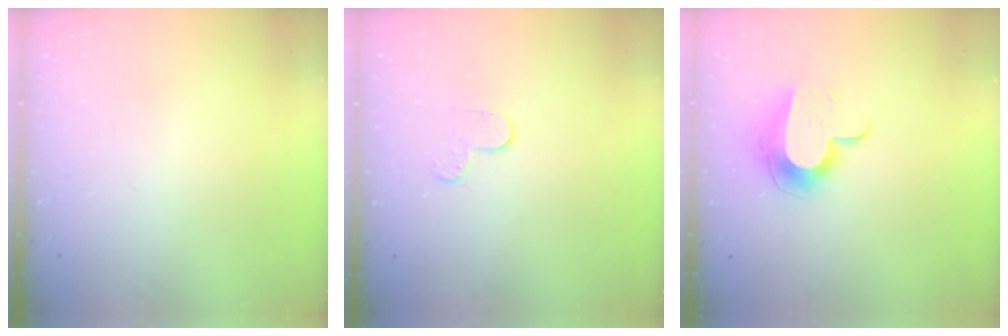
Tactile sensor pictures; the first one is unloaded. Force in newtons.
{"total": 3.8, "press": 3.8, "slide": 0.3}
{"total": 10.8, "press": 10.8, "slide": 0.9}